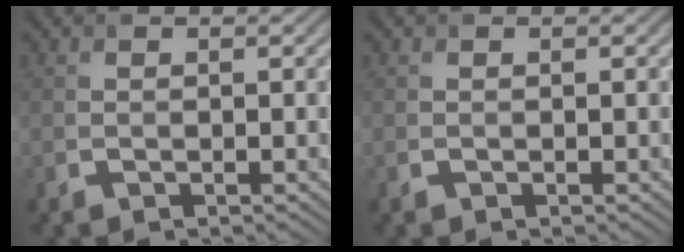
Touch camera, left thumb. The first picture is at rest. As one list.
[{"total": 0.0}]